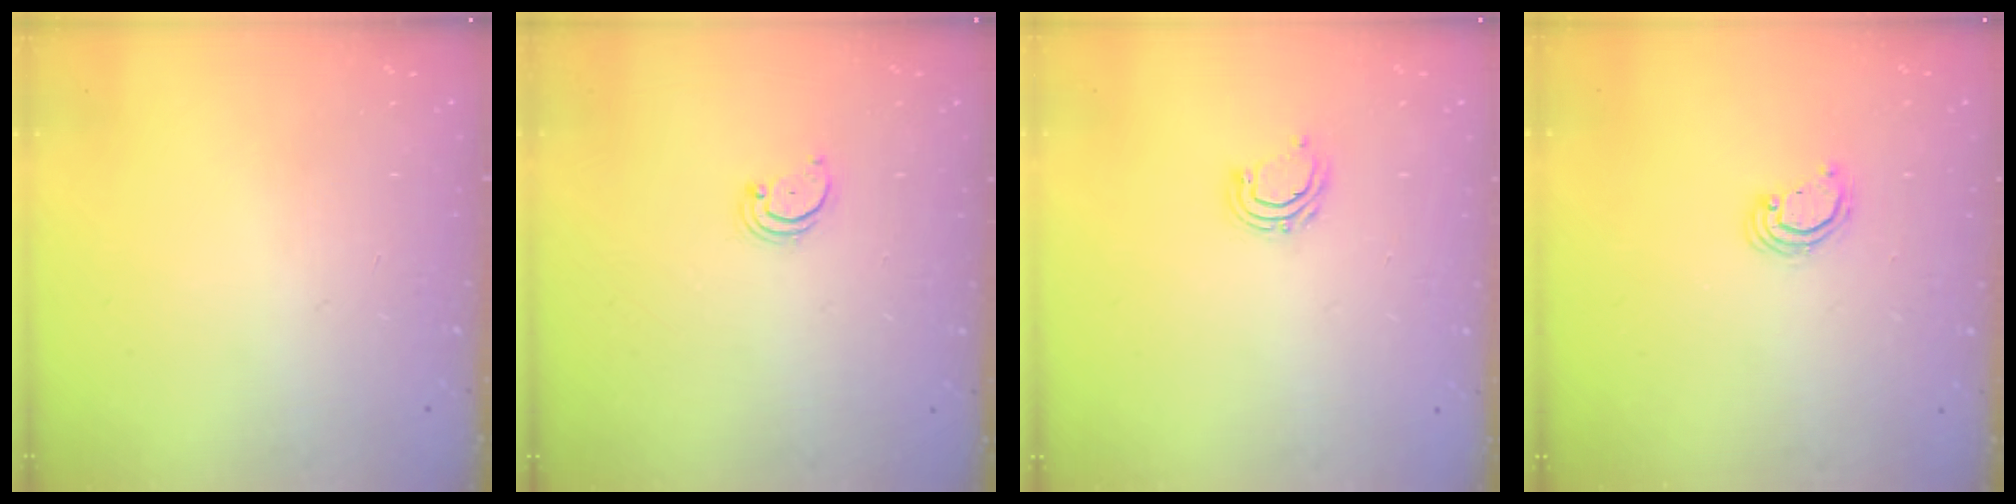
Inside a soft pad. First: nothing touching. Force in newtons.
{"total": 2.2, "press": 2.2, "slide": 0.2}
{"total": 4.9, "press": 4.9, "slide": 0.5}
{"total": 3.0, "press": 3.0, "slide": 0.3}